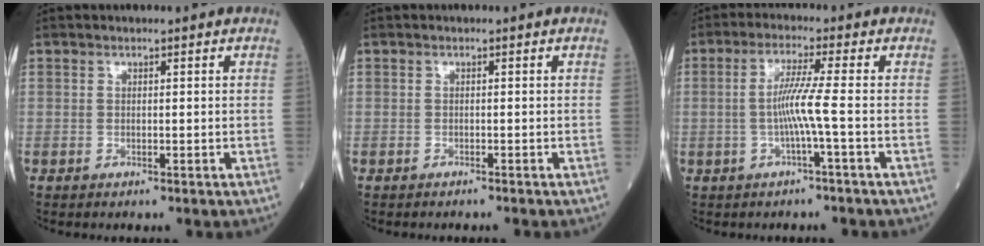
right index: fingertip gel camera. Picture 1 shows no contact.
{"total": 1.5, "force": [-1.3, -0.1, 0.7], "torque": [-0.011, 0.001, -0.014]}
{"total": 5.1, "force": [-1.0, -1.3, 4.9], "torque": [-0.101, 0.003, -0.016]}